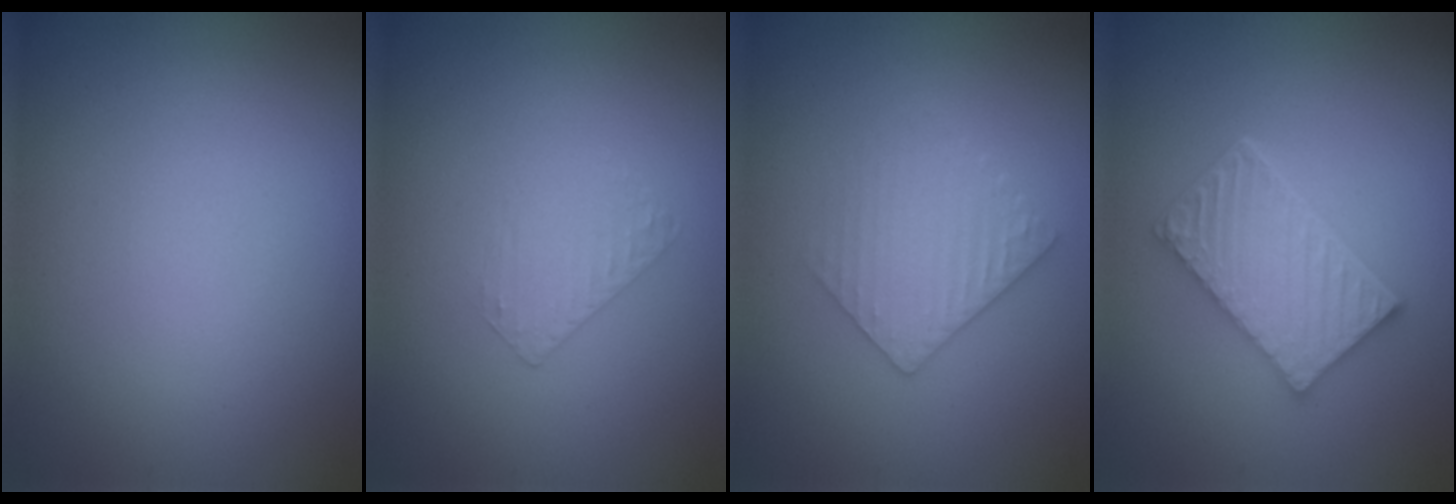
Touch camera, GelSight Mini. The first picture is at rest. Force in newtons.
{"total": 0.9, "press": 0.2, "slide": 0.9}
{"total": 3.0, "press": 2.9, "slide": 0.6}
{"total": 5.1, "press": 4.2, "slide": 2.8}